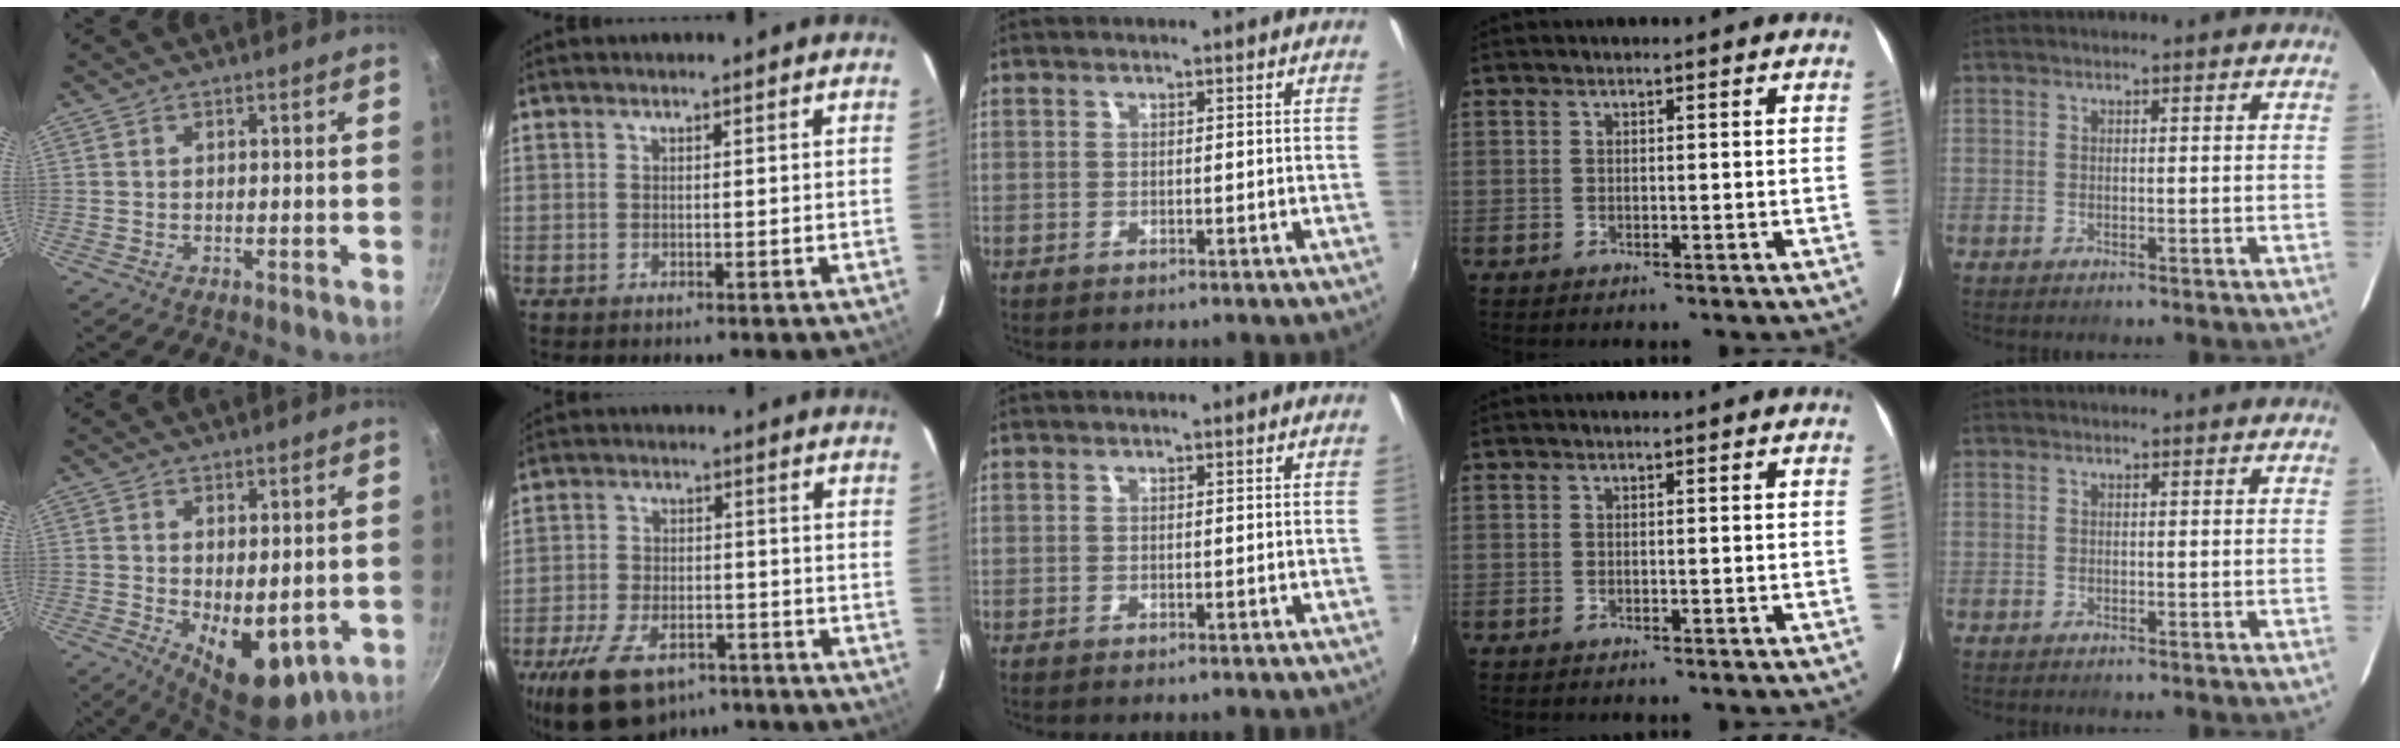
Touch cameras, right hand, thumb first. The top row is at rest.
{"thumb": {"total": 10.2, "force": [-1.0, 5.6, 8.4], "torque": [-0.098, -0.019, 0.001]}, "index": {"total": 15.7, "force": [-10.4, 8.2, 8.4], "torque": [-0.189, -0.008, -0.170]}}